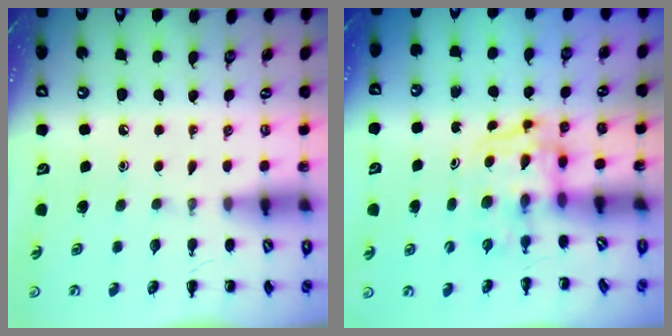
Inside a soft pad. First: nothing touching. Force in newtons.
{"total": 3.4, "press": 3.4, "slide": 0.6}